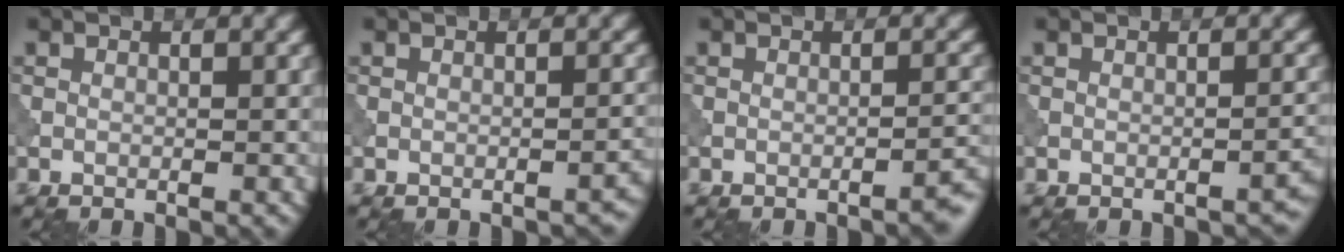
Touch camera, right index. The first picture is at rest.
{"total": 1.0, "force": [-0.9, 0.3, 0.4], "torque": [-0.007, 0.001, -0.012]}
{"total": 1.8, "force": [-1.3, 0.3, 1.1], "torque": [-0.010, 0.008, -0.023]}
{"total": 1.3, "force": [-1.0, 0.4, 0.7], "torque": [-0.007, 0.002, -0.014]}